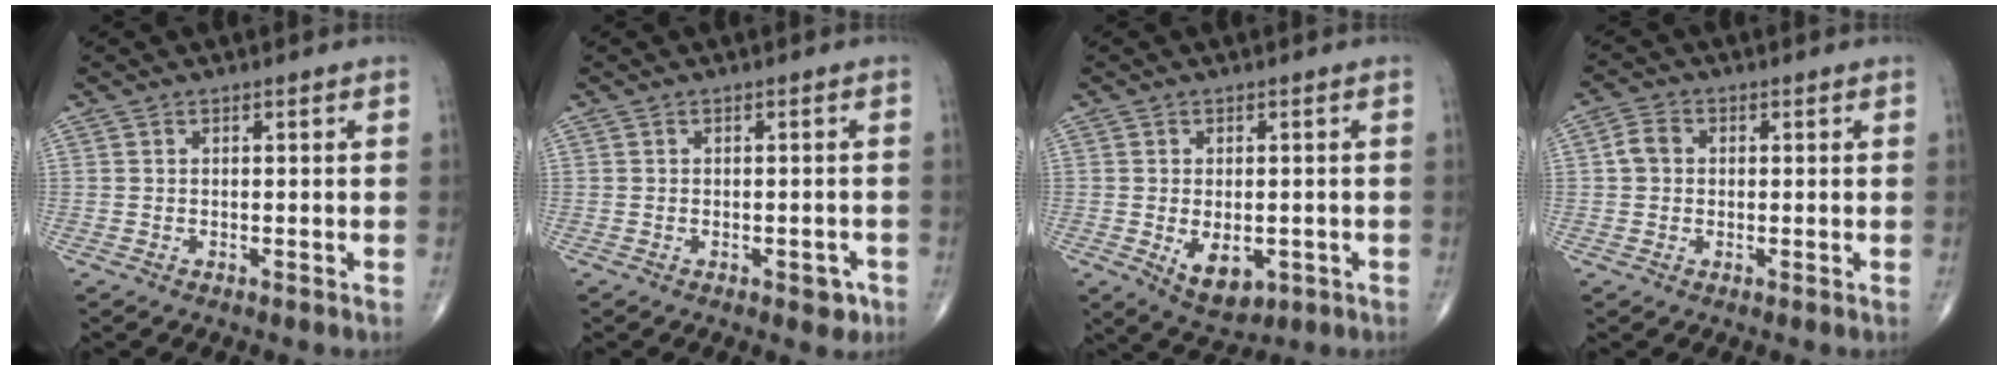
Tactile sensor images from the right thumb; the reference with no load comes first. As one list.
[{"total": 2.6, "force": [-1.3, 1.4, 1.8], "torque": [-0.007, 0.010, -0.012]}, {"total": 7.1, "force": [-1.8, 4.3, 5.4], "torque": [-0.065, -0.005, -0.012]}, {"total": 3.4, "force": [0.2, 2.9, 1.8], "torque": [-0.031, 0.009, -0.001]}]